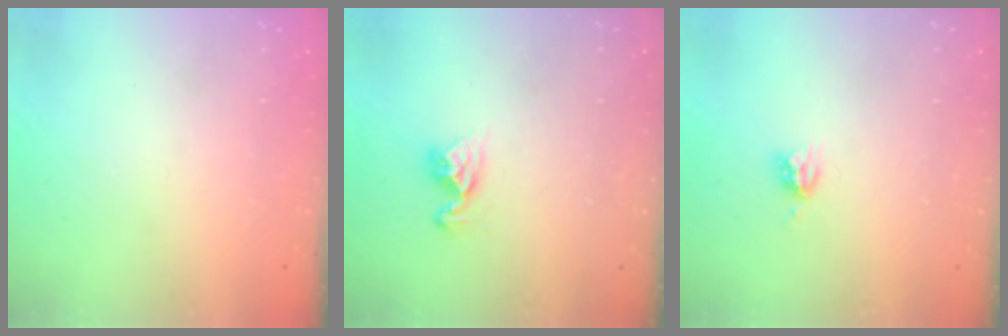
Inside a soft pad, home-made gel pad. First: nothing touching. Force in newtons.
{"total": 8.2, "press": 8.2, "slide": 0.8}
{"total": 4.7, "press": 4.6, "slide": 0.4}